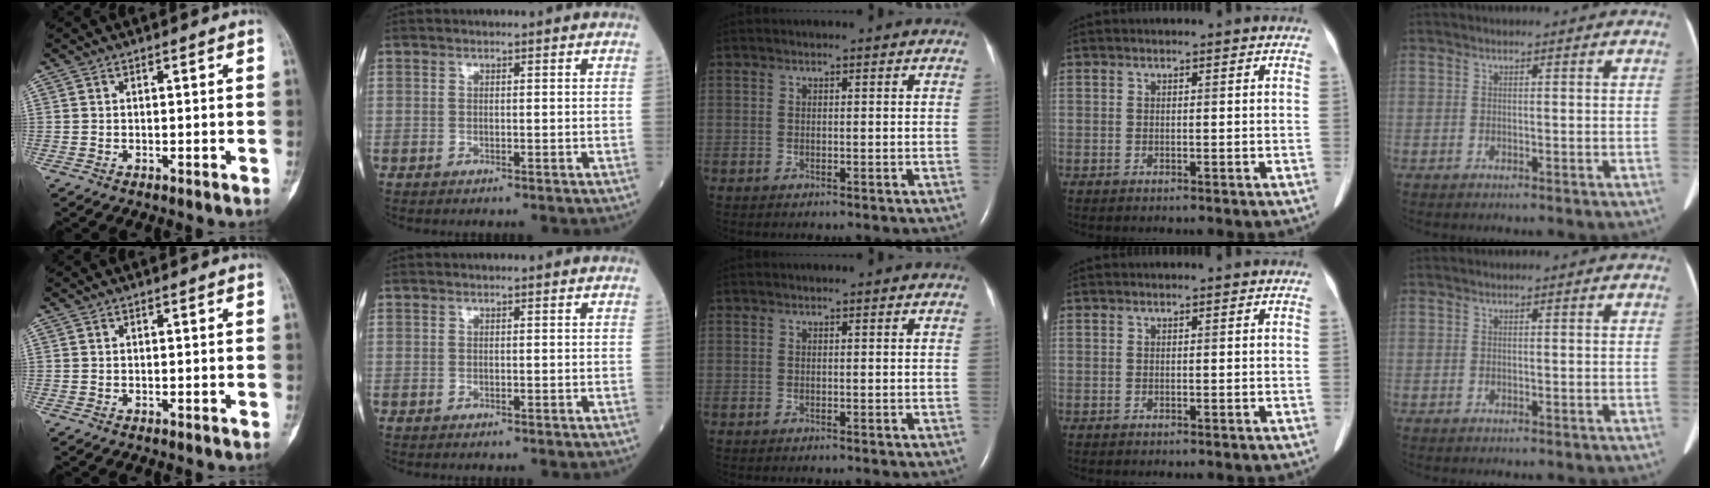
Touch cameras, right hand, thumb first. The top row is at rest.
{}